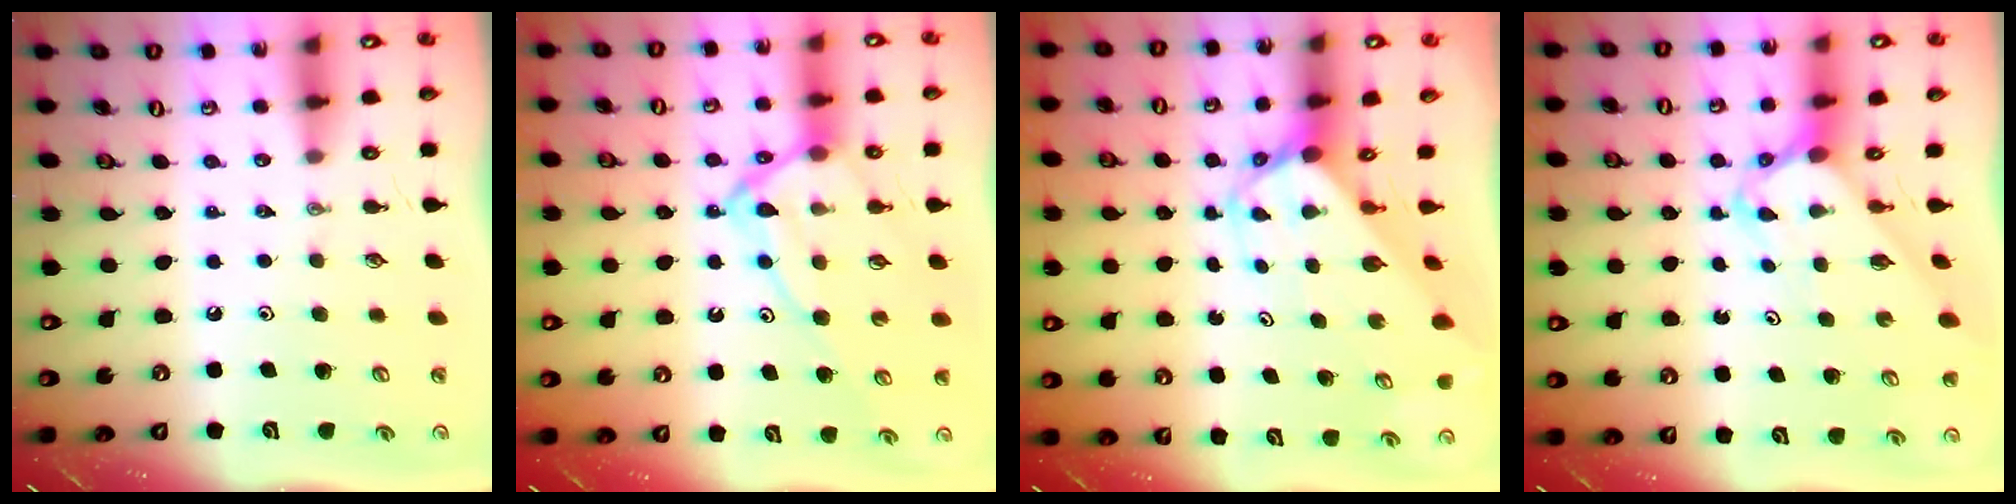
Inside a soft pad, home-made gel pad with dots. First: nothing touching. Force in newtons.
{"total": 12.2, "press": 12.1, "slide": 1.1}
{"total": 4.7, "press": 4.6, "slide": 0.4}
{"total": 3.3, "press": 3.3, "slide": 0.3}